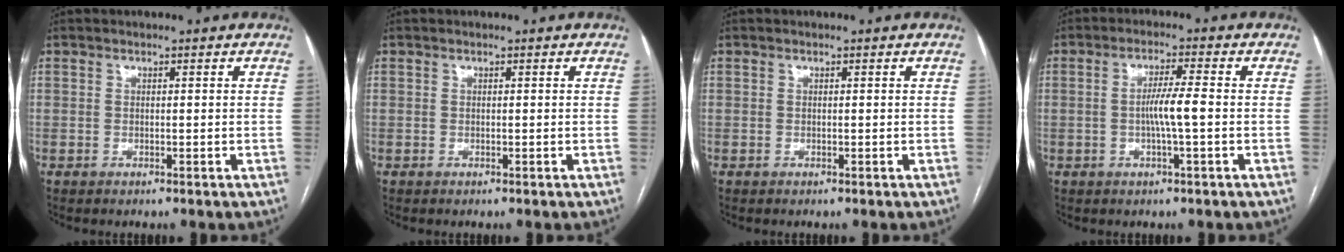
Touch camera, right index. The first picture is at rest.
{"total": 0.0}
{"total": 0.0}
{"total": 4.6, "force": [-0.6, -0.2, 4.6], "torque": [-0.085, 0.002, -0.013]}